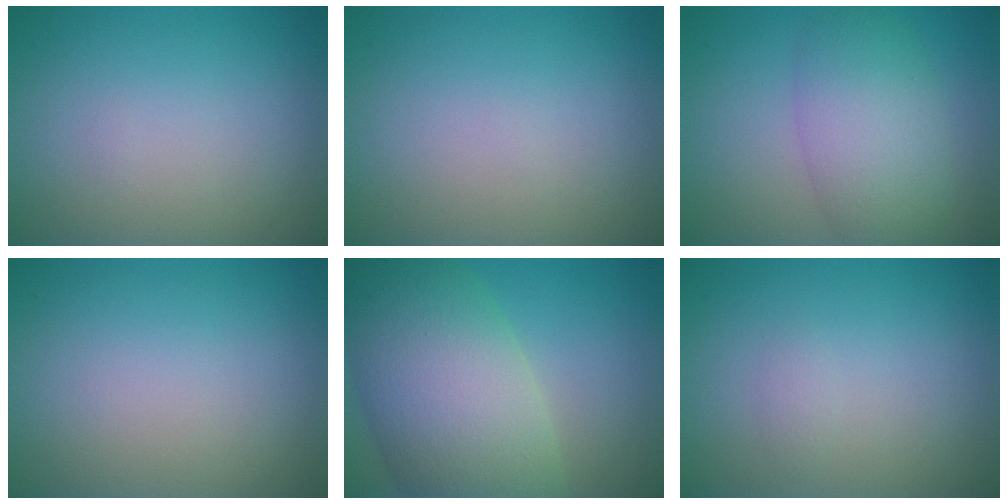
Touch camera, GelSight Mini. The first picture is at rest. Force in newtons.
{"total": 0.0}
{"total": 5.9, "press": 5.9, "slide": 0.1}
{"total": 0.0}
{"total": 11.5, "press": 11.5, "slide": 0.8}
{"total": 0.7, "press": 0.7, "slide": 0.0}